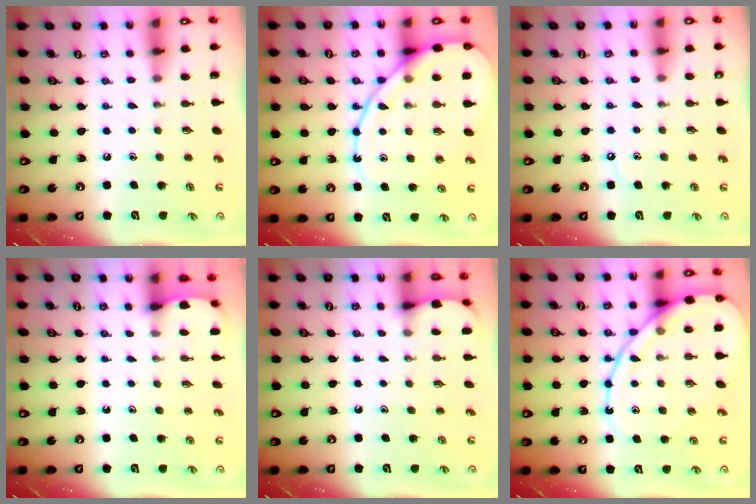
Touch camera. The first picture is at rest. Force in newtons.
{"total": 15.4, "press": 15.3, "slide": 1.6}
{"total": 3.5, "press": 3.4, "slide": 0.5}
{"total": 1.3, "press": 1.3, "slide": 0.1}
{"total": 1.8, "press": 1.7, "slide": 0.2}
{"total": 15.4, "press": 15.3, "slide": 1.6}